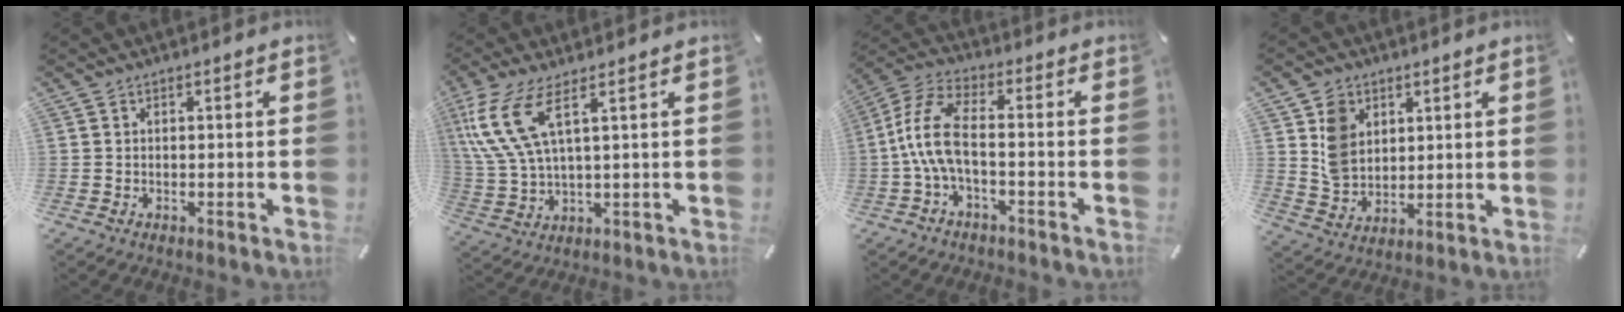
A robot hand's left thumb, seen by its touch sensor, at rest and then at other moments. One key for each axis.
{"total": 11.8, "fx": 5.3, "fy": 4.3, "fz": 9.7, "tx": -0.231, "ty": -0.015, "tz": 0.096}
{"total": 10.2, "fx": -1.8, "fy": 4.1, "fz": 9.2, "tx": -0.193, "ty": -0.004, "tz": -0.031}
{"total": 8.4, "fx": 3.4, "fy": 6.9, "fz": 3.4, "tx": -0.069, "ty": 0.005, "tz": 0.069}